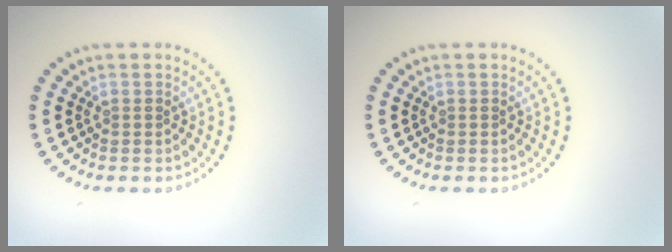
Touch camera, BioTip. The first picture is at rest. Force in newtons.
{"total": 0.0}